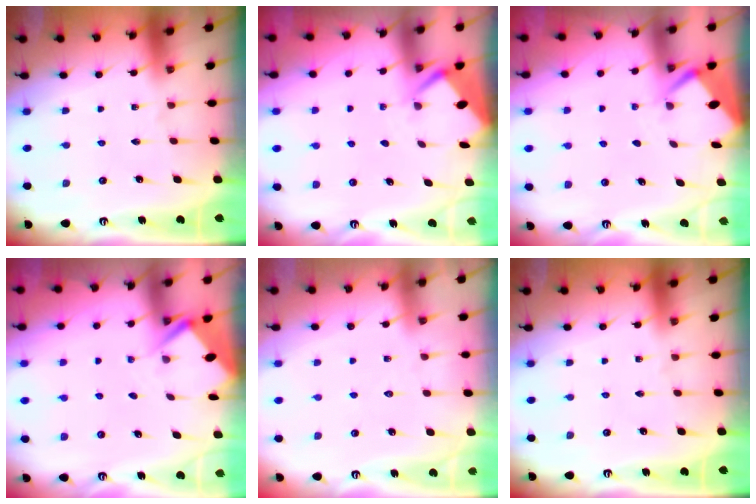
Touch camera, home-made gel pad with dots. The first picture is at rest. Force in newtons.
{"total": 2.8, "press": 2.7, "slide": 0.4}
{"total": 2.8, "press": 2.8, "slide": 0.3}
{"total": 2.6, "press": 2.6, "slide": 0.1}
{"total": 3.3, "press": 3.2, "slide": 0.5}
{"total": 0.0}